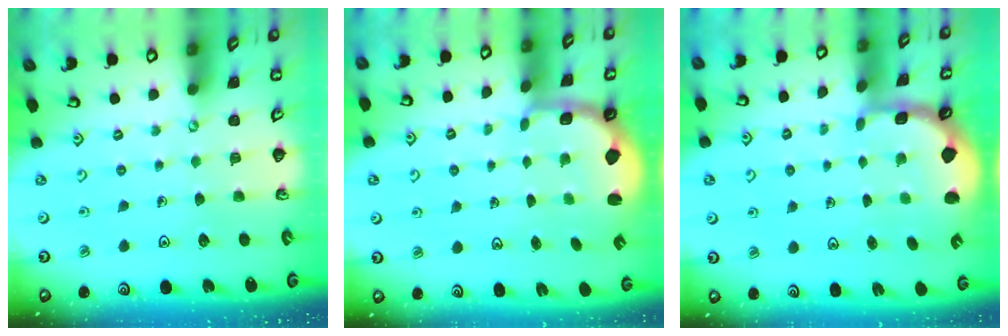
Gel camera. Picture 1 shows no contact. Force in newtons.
{"total": 2.4, "press": 1.2, "slide": 2.1}
{"total": 1.8, "press": 1.7, "slide": 0.4}